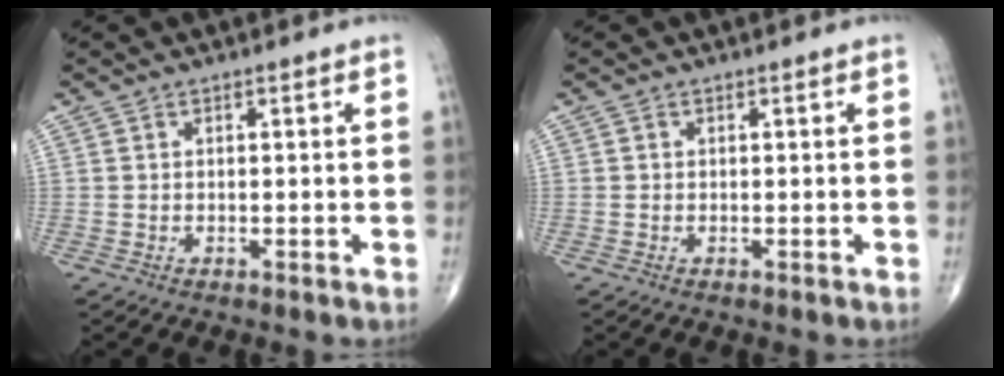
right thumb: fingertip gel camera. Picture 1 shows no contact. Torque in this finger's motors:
{"motor_torque": [-0.13, 0.25, -0.13, -0.06, 0.02]}